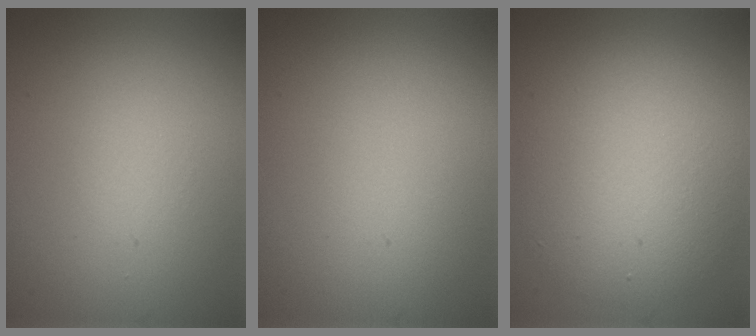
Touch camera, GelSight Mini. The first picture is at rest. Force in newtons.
{"total": 0.0}
{"total": 6.5, "press": 6.5, "slide": 0.6}